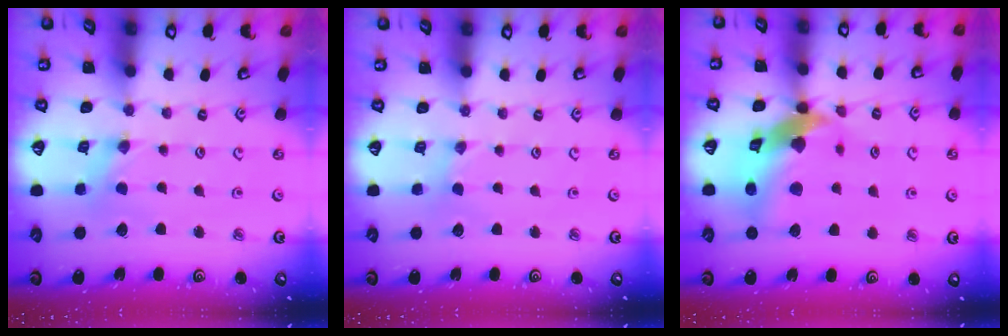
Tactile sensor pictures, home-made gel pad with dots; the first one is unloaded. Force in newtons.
{"total": 0.0}
{"total": 15.3, "press": 15.1, "slide": 2.1}